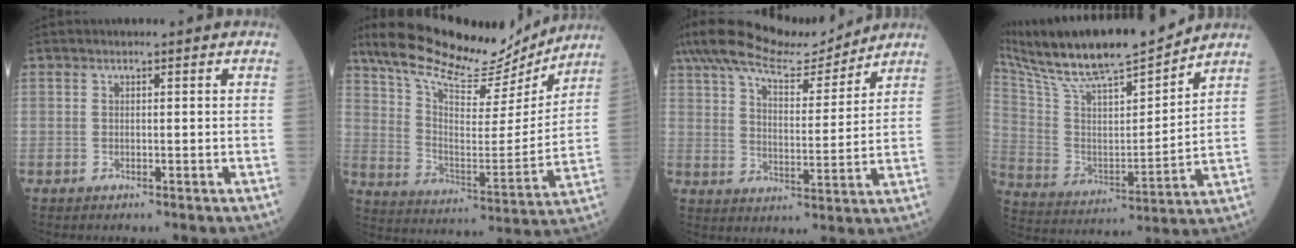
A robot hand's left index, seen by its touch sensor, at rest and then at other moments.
{"total": 20.1, "force": [17.5, 4.7, 8.7], "torque": [-0.156, -0.009, 0.277]}
{"total": 14.5, "force": [13.0, 2.4, 5.9], "torque": [-0.113, 0.010, 0.215]}
{"total": 20.5, "force": [17.9, 2.2, 9.7], "torque": [-0.192, 0.003, 0.320]}